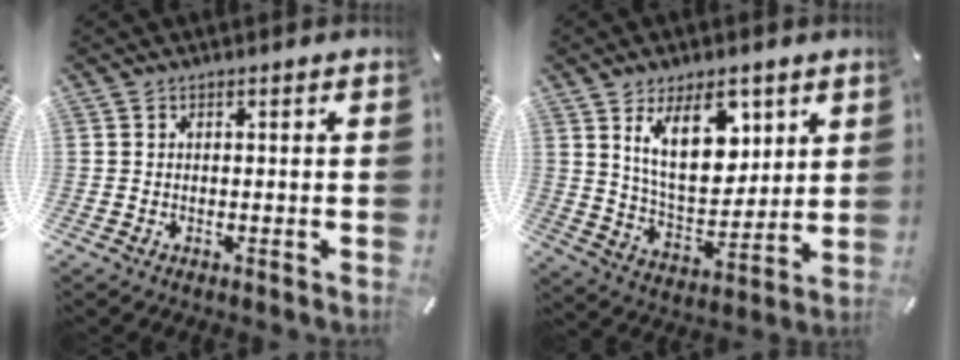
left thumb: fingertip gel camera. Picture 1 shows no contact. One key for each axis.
{"total": 15.1, "fx": 7.1, "fy": 8.6, "fz": 10.1, "tx": -0.166, "ty": -0.020, "tz": 0.127}